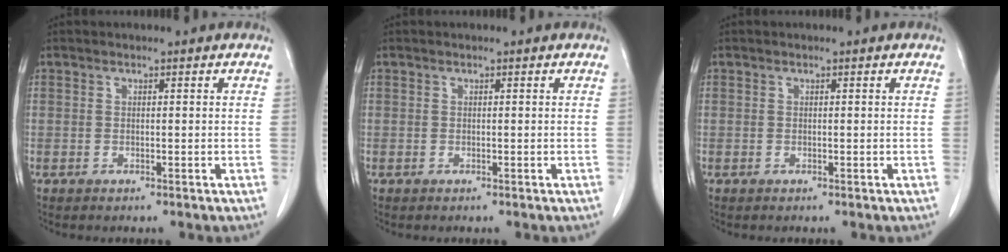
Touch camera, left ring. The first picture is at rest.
{"total": 0.0}
{"total": 0.0}